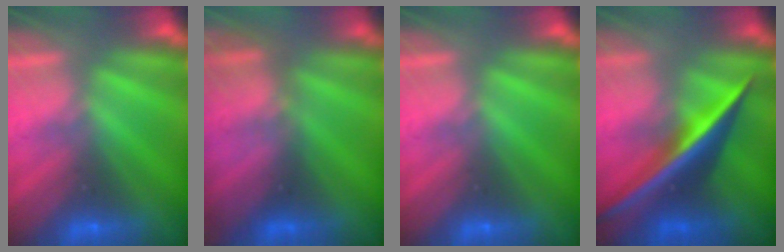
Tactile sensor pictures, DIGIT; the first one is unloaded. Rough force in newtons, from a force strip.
{"total": 2.9}
{"total": 0.0}
{"total": 2.6}